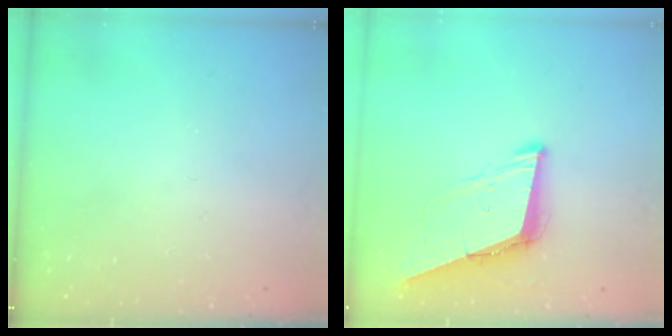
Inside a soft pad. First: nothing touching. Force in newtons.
{"total": 8.6, "press": 7.8, "slide": 3.6}